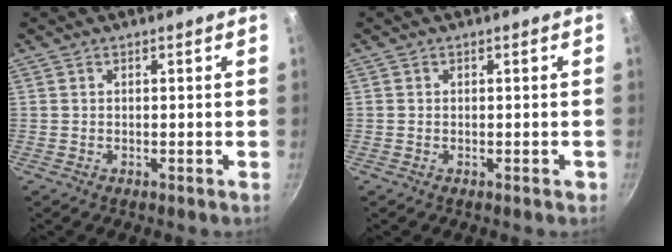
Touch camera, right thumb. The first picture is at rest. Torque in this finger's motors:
{"motor_torque": [0.30, 0.04, -0.26, 0.09, 0.04]}